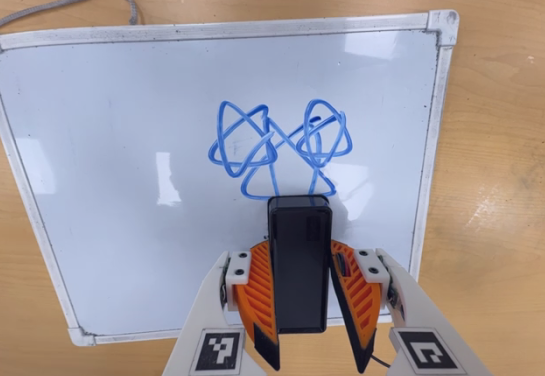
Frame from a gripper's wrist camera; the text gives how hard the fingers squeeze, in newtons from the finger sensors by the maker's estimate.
{"total": 7.0, "left": 6.1, "right": 7.8}